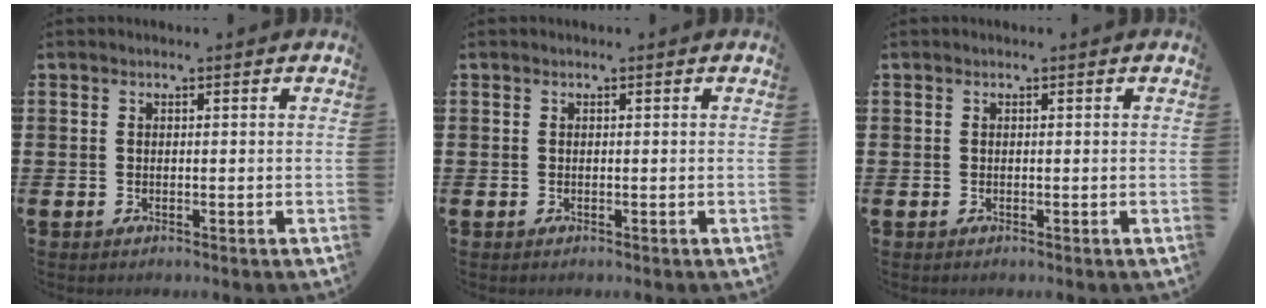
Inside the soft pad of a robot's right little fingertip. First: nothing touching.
{"total": 0.0}
{"total": 0.0}